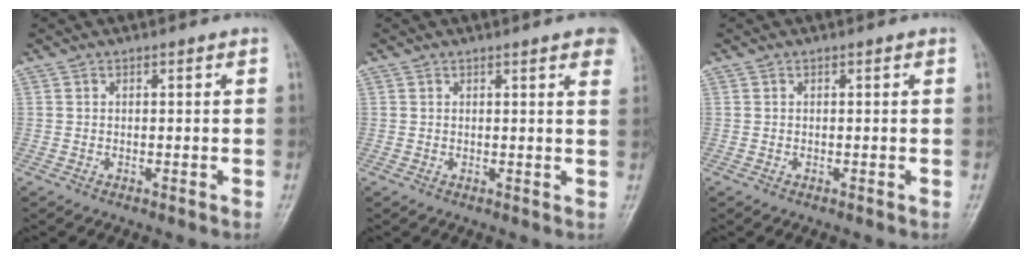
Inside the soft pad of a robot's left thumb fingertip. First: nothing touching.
{"total": 6.2, "force": [4.1, 1.4, 4.5], "torque": [-0.039, -0.005, 0.038]}
{"total": 0.0}